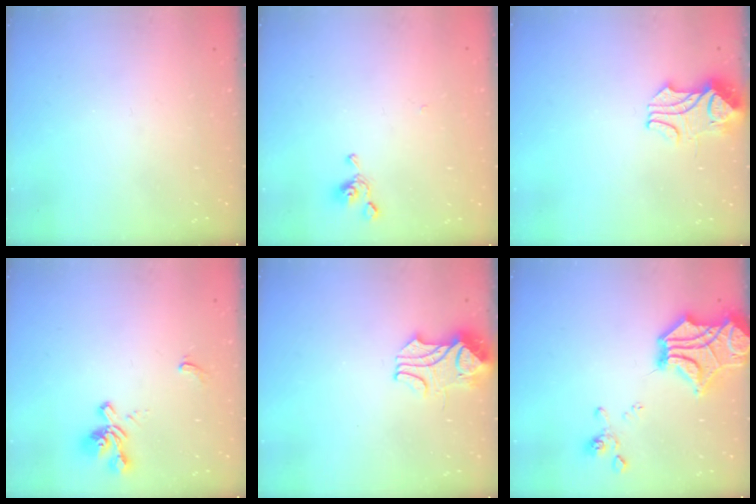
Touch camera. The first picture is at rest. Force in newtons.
{"total": 3.9, "press": 3.8, "slide": 0.5}
{"total": 2.3, "press": 2.1, "slide": 0.8}
{"total": 1.4, "press": 0.8, "slide": 1.2}
{"total": 2.5, "press": 2.4, "slide": 0.8}
{"total": 12.9, "press": 12.6, "slide": 2.9}